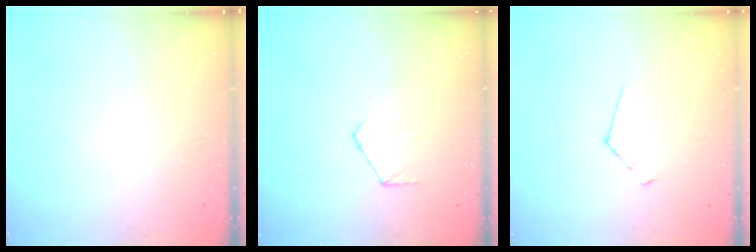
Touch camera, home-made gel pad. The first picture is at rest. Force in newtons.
{"total": 6.5, "press": 6.4, "slide": 0.6}
{"total": 4.3, "press": 4.3, "slide": 0.3}